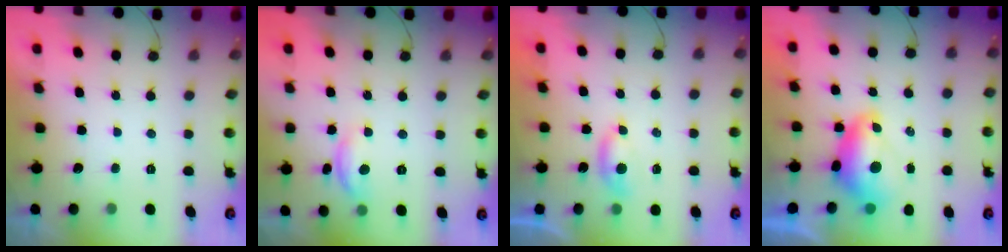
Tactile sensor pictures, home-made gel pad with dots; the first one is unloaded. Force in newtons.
{"total": 8.6, "press": 8.5, "slide": 0.5}
{"total": 3.8, "press": 3.8, "slide": 0.6}
{"total": 8.9, "press": 8.8, "slide": 1.0}